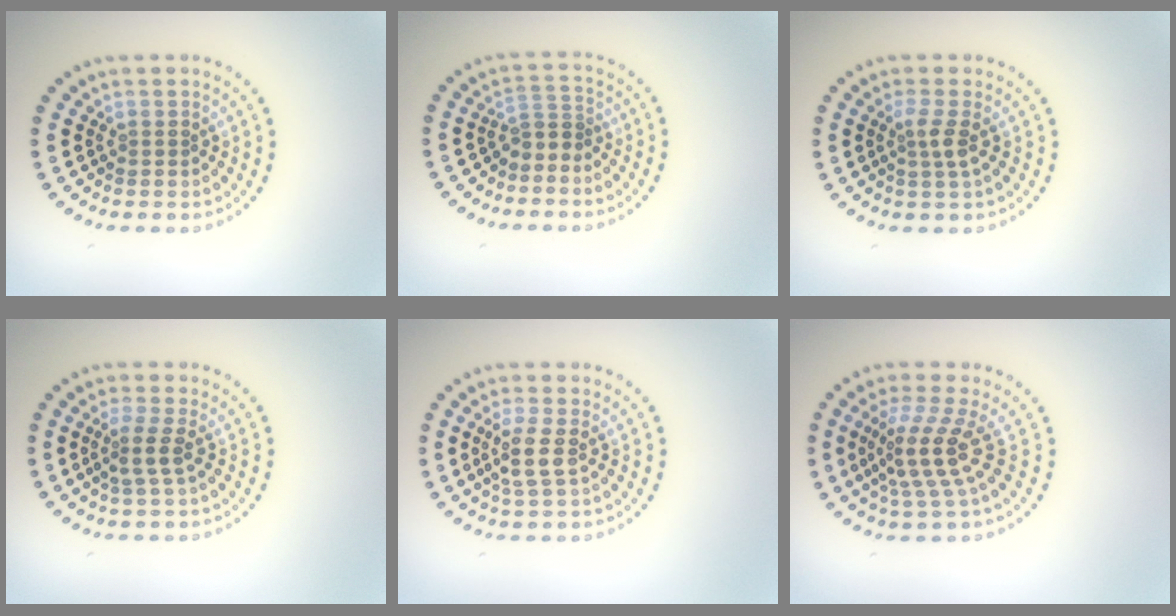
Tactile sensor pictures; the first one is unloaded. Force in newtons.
{"total": 1.8, "press": 1.2, "slide": 1.4}
{"total": 1.8, "press": 1.3, "slide": 1.2}
{"total": 2.0, "press": 1.5, "slide": 1.4}
{"total": 2.4, "press": 2.0, "slide": 1.3}
{"total": 4.0, "press": 2.8, "slide": 2.8}